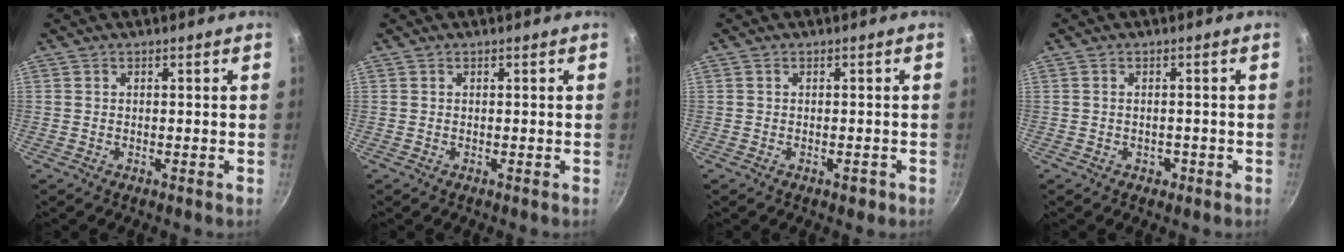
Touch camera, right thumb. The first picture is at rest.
{"total": 0.0}
{"total": 1.7, "force": [-0.8, 1.0, 1.1], "torque": [-0.008, 0.010, -0.009]}
{"total": 1.5, "force": [-0.6, 1.2, 0.8], "torque": [-0.008, 0.008, -0.003]}